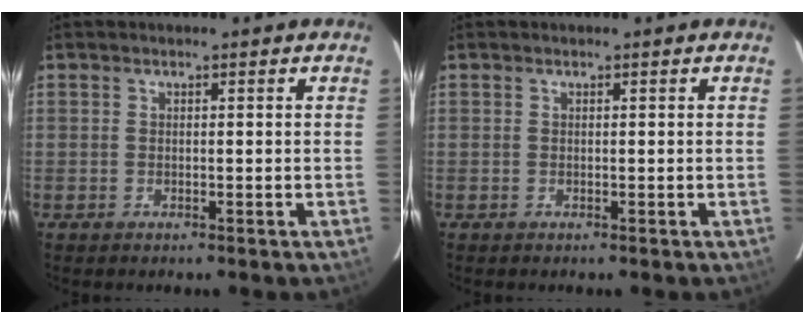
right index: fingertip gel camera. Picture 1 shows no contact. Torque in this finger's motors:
{"motor_torque": [0.08, 0.05, 0.02, 0.01]}